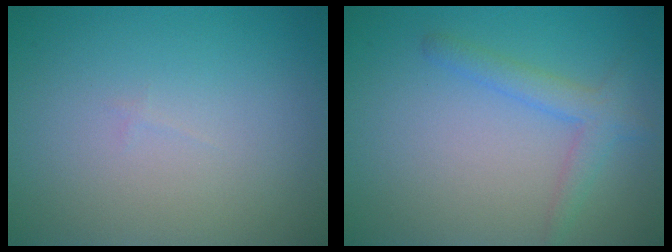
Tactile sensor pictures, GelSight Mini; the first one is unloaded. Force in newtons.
{"total": 2.5, "press": 2.5, "slide": 0.1}